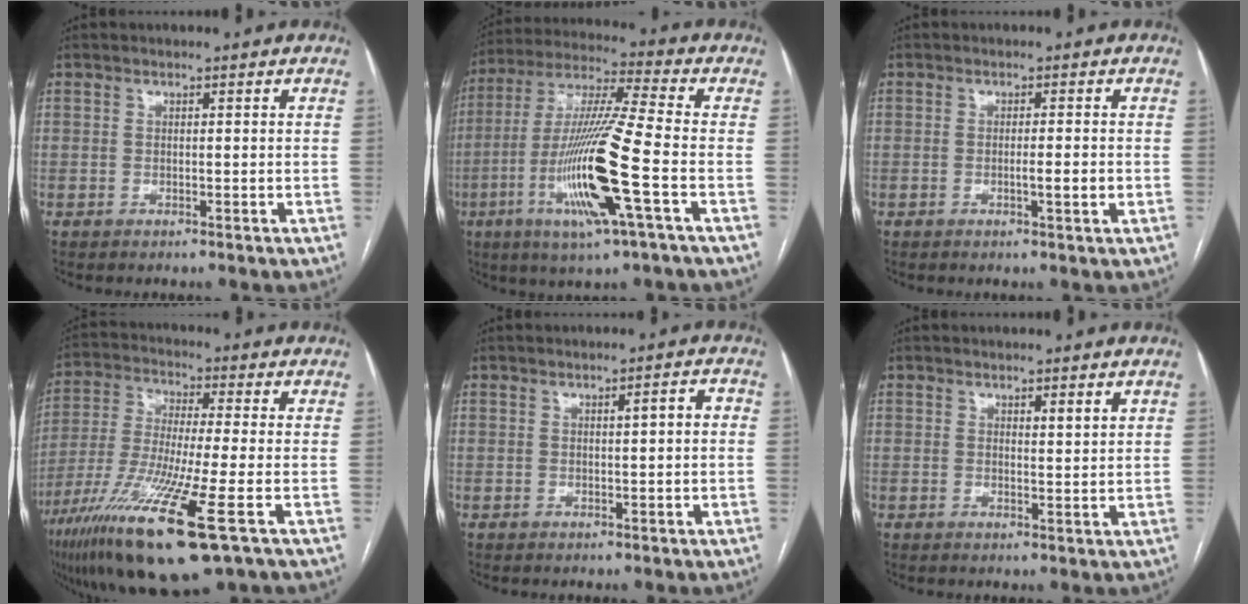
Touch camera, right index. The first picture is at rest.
{"total": 17.0, "force": [-5.2, -0.1, 16.2], "torque": [-0.330, -0.016, -0.103]}
{"total": 2.5, "force": [-0.5, 0.0, 2.5], "torque": [-0.040, -0.003, -0.008]}
{"total": 18.1, "force": [-9.1, 0.9, 15.6], "torque": [-0.312, -0.053, -0.168]}
{"total": 2.2, "force": [0.2, 0.4, 2.2], "torque": [-0.032, 0.005, 0.003]}
{"total": 2.0, "force": [1.2, 0.3, 1.6], "torque": [-0.031, -0.002, 0.018]}